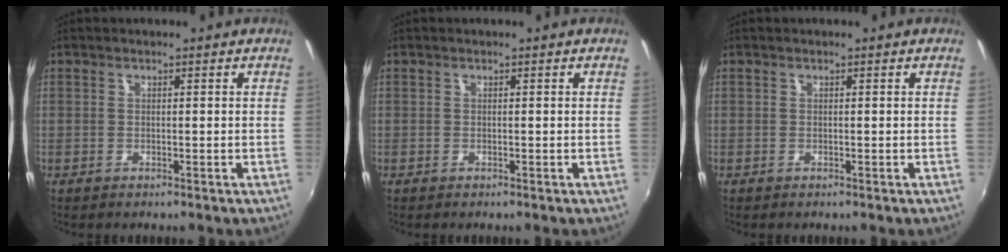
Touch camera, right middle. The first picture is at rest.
{"total": 0.0}
{"total": 0.0}